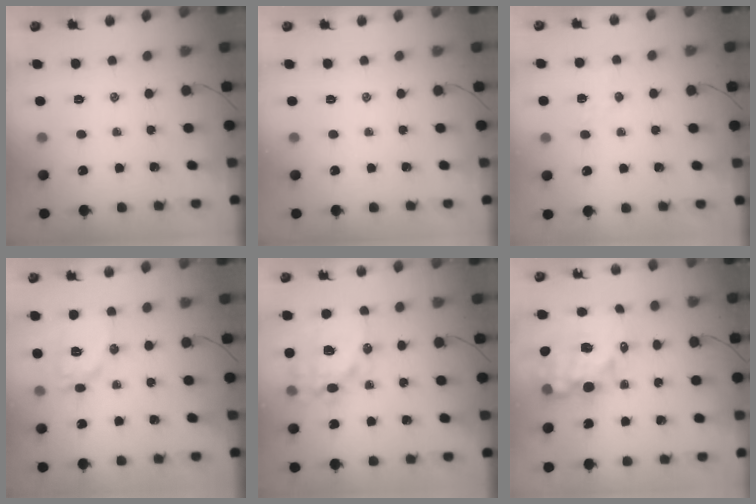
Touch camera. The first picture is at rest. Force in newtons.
{"total": 0.0}
{"total": 2.5, "press": 2.4, "slide": 0.7}
{"total": 12.3, "press": 12.3, "slide": 0.6}
{"total": 17.0, "press": 16.6, "slide": 3.5}
{"total": 16.0, "press": 15.4, "slide": 4.1}